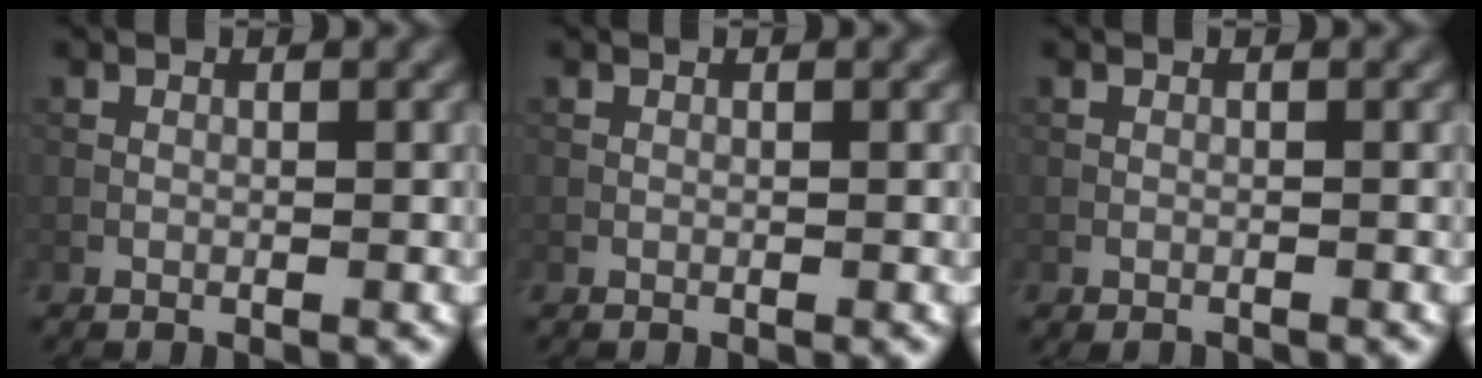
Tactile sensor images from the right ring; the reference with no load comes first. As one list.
[{"total": 0.0}, {"total": 1.0, "force": [-0.9, 0.2, 0.3], "torque": [-0.005, -0.002, -0.013]}]